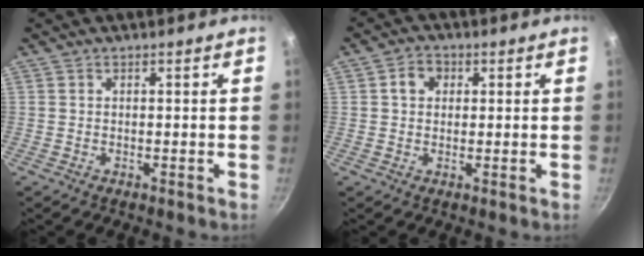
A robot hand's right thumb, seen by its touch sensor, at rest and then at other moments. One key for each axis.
{"total": 3.8, "fx": 0.9, "fy": 3.2, "fz": 2.0, "tx": -0.014, "ty": 0.007, "tz": 0.010}